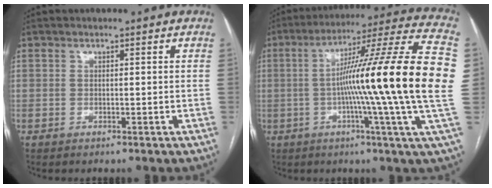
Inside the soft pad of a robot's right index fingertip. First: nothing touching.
{"total": 24.9, "force": [-0.6, -1.8, 24.8], "torque": [-0.331, 0.005, -0.034]}